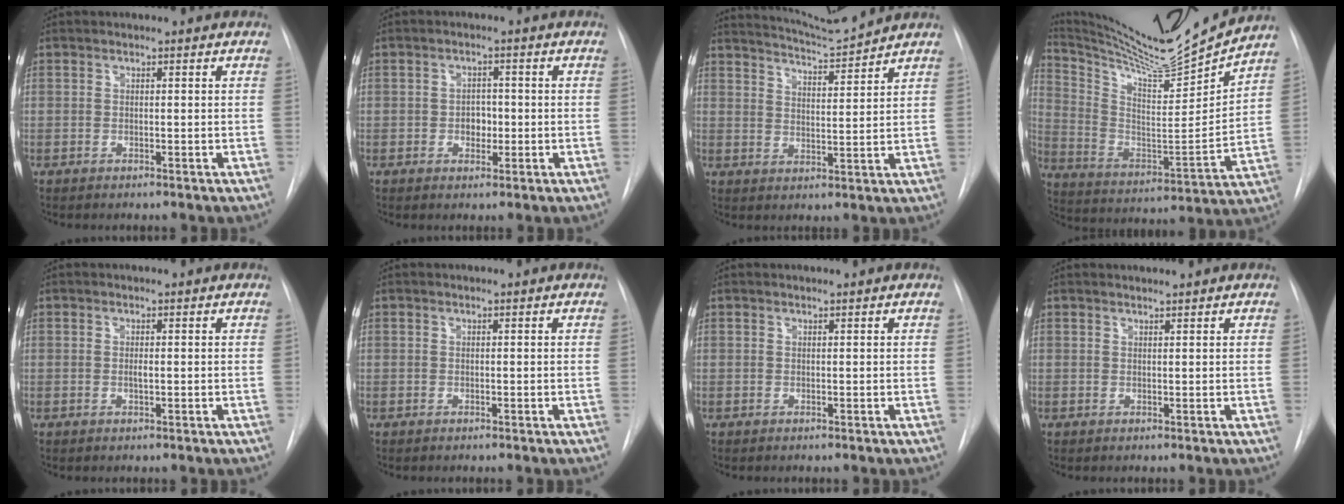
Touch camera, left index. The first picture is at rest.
{"total": 2.5, "force": [-1.2, 1.7, 1.4], "torque": [-0.016, -0.001, -0.015]}
{"total": 7.2, "force": [7.0, -1.4, 0.9], "torque": [-0.027, -0.014, 0.122]}
{"total": 19.3, "force": [17.9, -0.3, 7.1], "torque": [-0.142, -0.064, 0.288]}
{"total": 0.9, "force": [-0.7, 0.0, 0.6], "torque": [-0.013, -0.005, -0.009]}
{"total": 0.0}
{"total": 0.0}
{"total": 0.7, "force": [0.6, -0.4, 0.0], "torque": [0.001, 0.002, 0.018]}